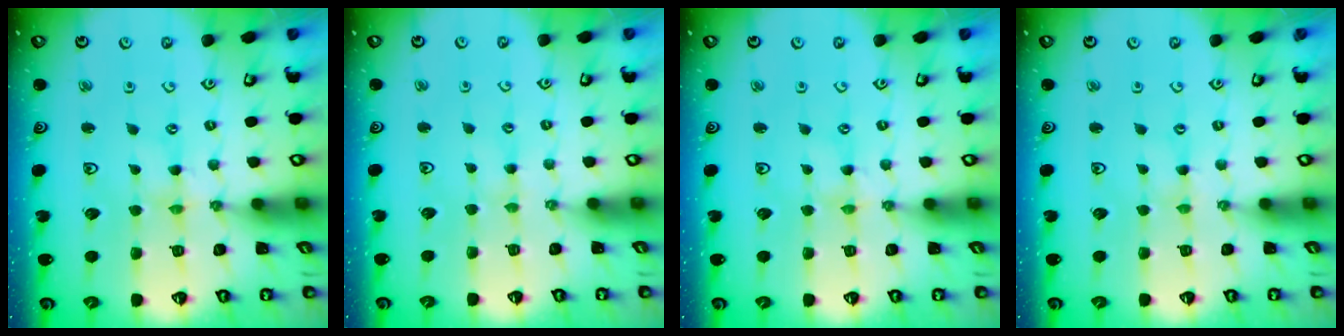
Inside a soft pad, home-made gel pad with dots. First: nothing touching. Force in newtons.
{"total": 1.9, "press": 1.9, "slide": 0.3}
{"total": 0.0}
{"total": 0.0}